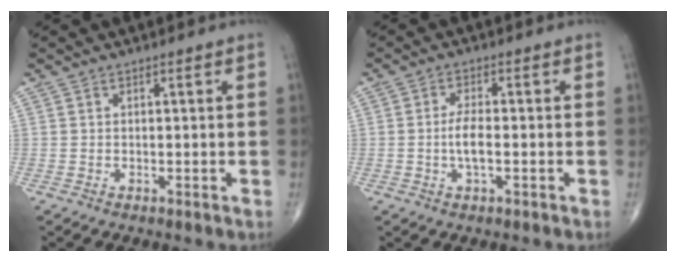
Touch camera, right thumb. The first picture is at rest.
{"total": 4.2, "force": [-0.8, 1.4, 3.9], "torque": [-0.079, 0.004, -0.017]}